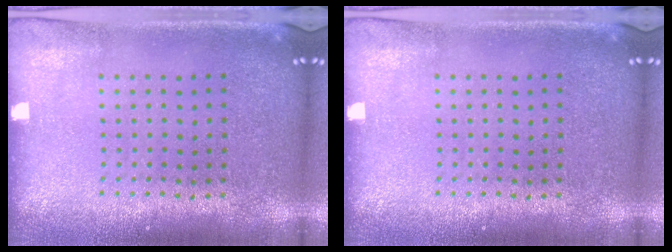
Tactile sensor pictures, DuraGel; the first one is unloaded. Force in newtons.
{"total": 0.0}